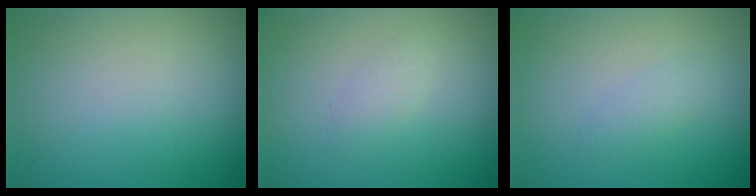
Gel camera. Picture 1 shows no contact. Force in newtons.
{"total": 1.2, "press": 1.2, "slide": 0.1}
{"total": 1.2, "press": 1.2, "slide": 0.1}